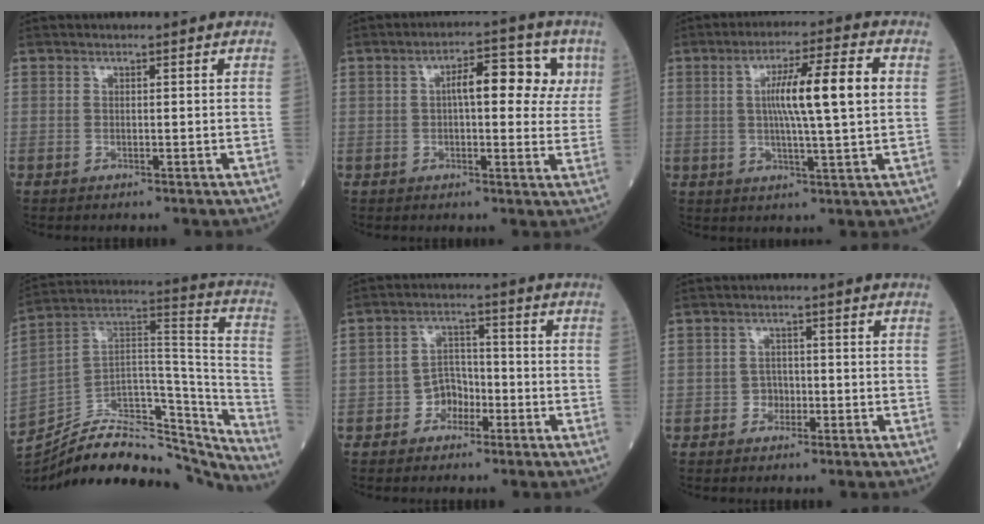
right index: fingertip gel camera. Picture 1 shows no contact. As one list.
[{"total": 9.1, "force": [2.6, 3.5, 8.0], "torque": [-0.103, 0.027, 0.028]}, {"total": 10.7, "force": [1.7, 0.1, 10.6], "torque": [-0.177, 0.012, 0.026]}, {"total": 30.2, "force": [-26.4, 8.3, 12.1], "torque": [-0.196, 0.030, -0.396]}, {"total": 4.1, "force": [-2.2, 3.1, 1.6], "torque": [-0.019, 0.012, -0.041]}, {"total": 1.8, "force": [-0.9, 1.4, 0.5], "torque": [0.001, 0.009, -0.017]}]